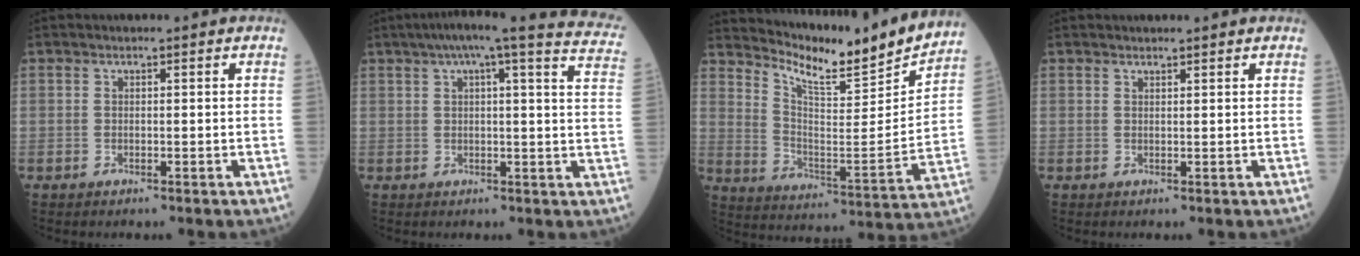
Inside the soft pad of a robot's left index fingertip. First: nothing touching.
{"total": 19.2, "force": [16.3, 0.9, 10.1], "torque": [-0.137, -0.011, 0.180]}
{"total": 16.7, "force": [16.0, 0.2, 4.7], "torque": [-0.097, -0.063, 0.240]}
{"total": 2.2, "force": [2.1, 0.1, 0.6], "torque": [-0.009, 0.016, 0.029]}